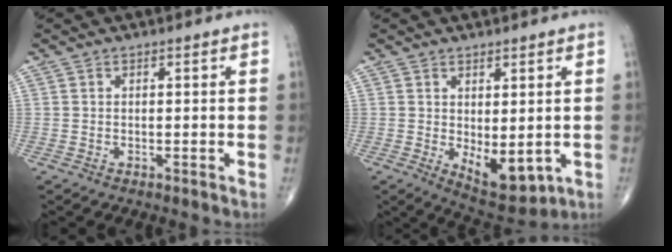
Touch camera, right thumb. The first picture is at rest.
{"total": 8.0, "force": [-1.0, 3.7, 7.0], "torque": [-0.082, -0.014, 0.003]}